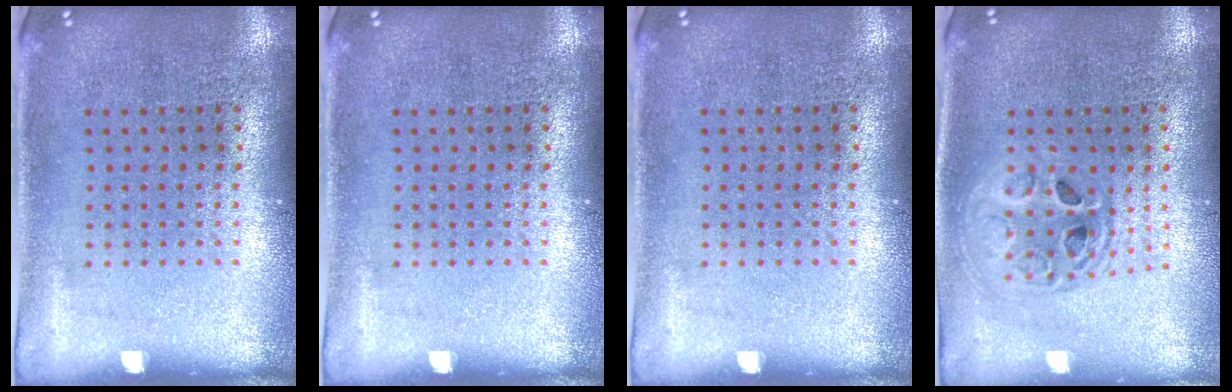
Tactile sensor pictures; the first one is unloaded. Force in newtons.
{"total": 0.0}
{"total": 0.0}
{"total": 1.7, "press": 1.5, "slide": 0.9}